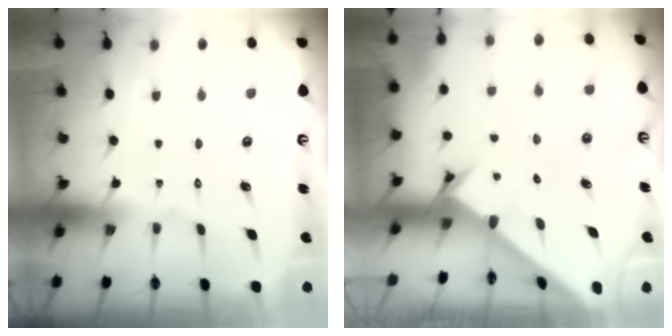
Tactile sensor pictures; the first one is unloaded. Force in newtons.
{"total": 2.8, "press": 2.8, "slide": 0.3}